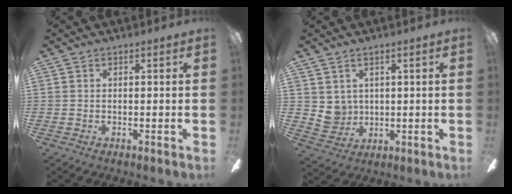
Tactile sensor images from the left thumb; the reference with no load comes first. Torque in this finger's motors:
{"motor_torque": [0.02, 0.06, -0.36, -0.13, 0.03]}